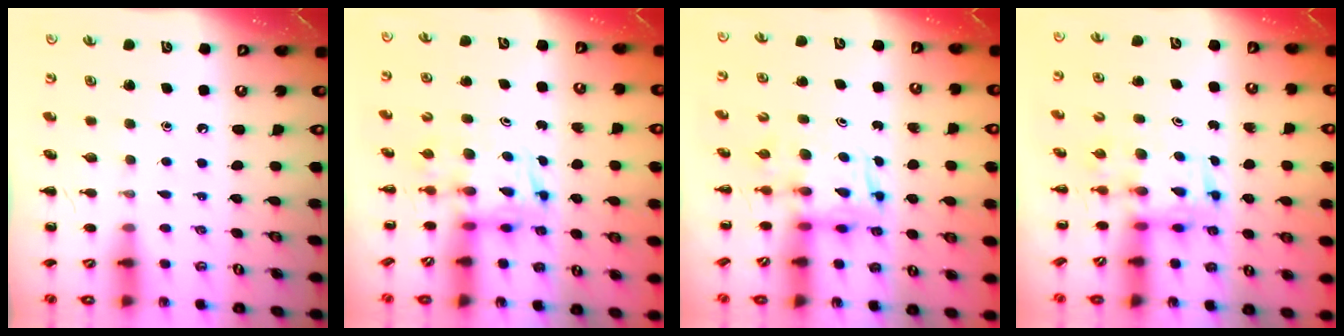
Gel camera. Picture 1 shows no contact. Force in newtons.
{"total": 2.7, "press": 2.7, "slide": 0.5}
{"total": 2.6, "press": 2.6, "slide": 0.2}
{"total": 3.0, "press": 3.0, "slide": 0.5}